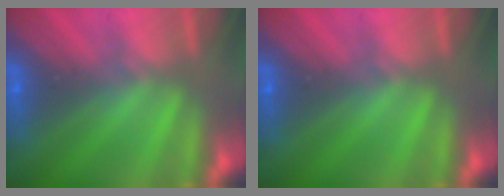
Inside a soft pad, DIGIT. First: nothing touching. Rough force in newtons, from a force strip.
{"total": 0.0}